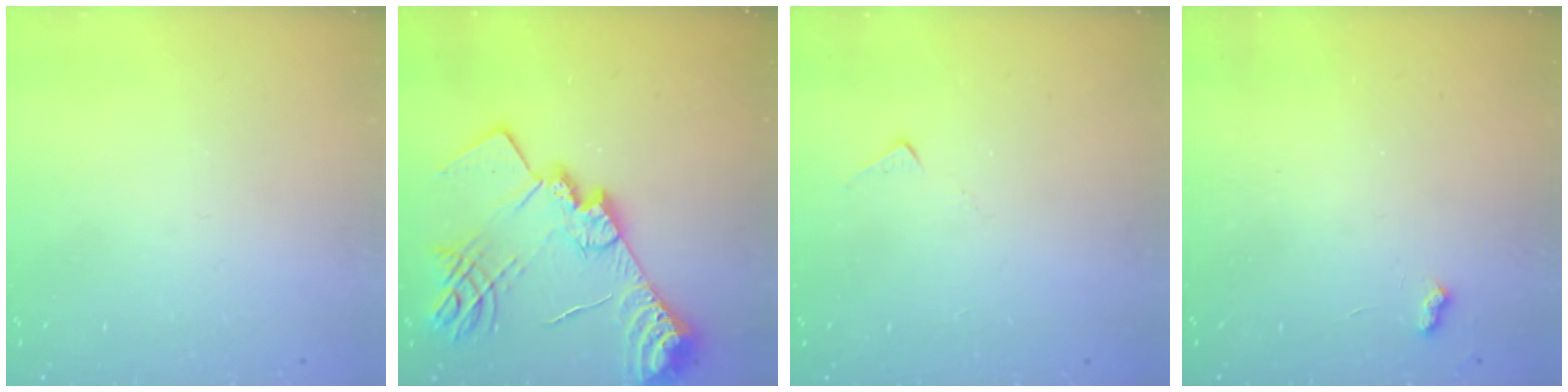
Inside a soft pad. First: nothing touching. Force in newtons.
{"total": 24.3, "press": 24.2, "slide": 2.0}
{"total": 4.8, "press": 4.8, "slide": 0.6}
{"total": 4.4, "press": 4.3, "slide": 0.6}